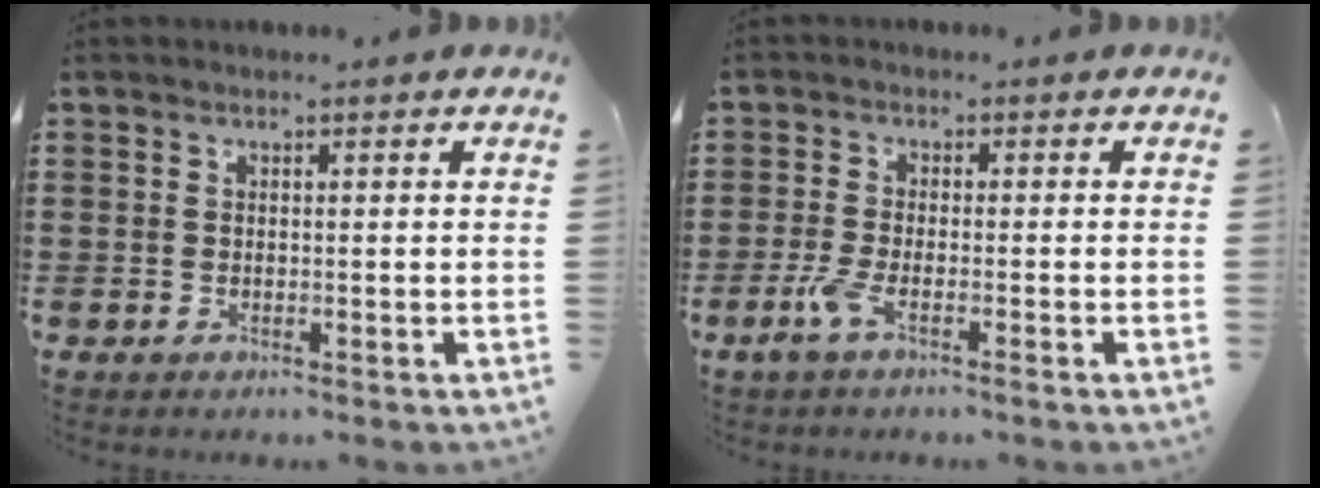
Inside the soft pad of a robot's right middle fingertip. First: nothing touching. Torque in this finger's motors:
{"motor_torque": [0.66, -0.56, 0.22, 0.07]}